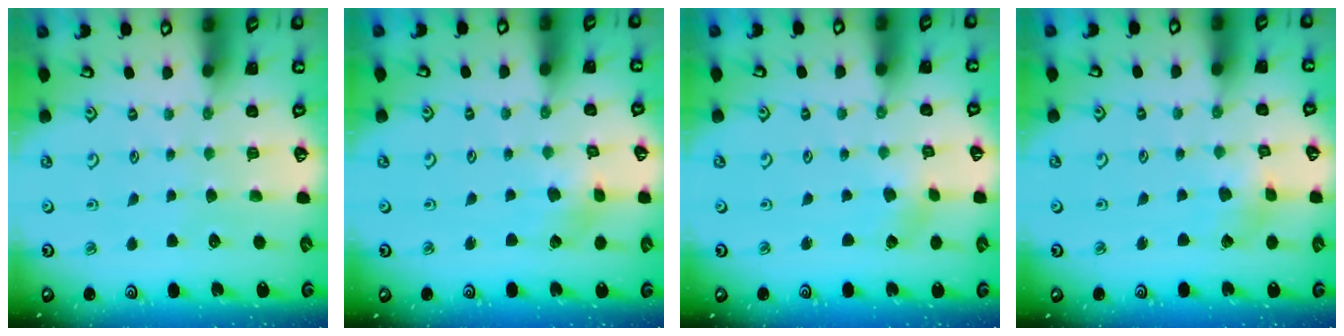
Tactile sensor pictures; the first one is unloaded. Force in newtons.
{"total": 3.2, "press": 3.2, "slide": 0.4}
{"total": 1.4, "press": 1.4, "slide": 0.1}
{"total": 1.5, "press": 1.5, "slide": 0.2}